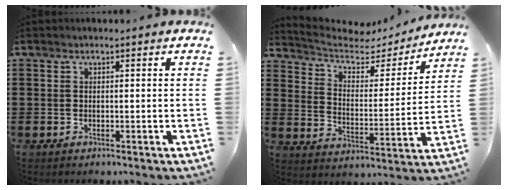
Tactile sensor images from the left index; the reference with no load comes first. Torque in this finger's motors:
{"motor_torque": [0.76, -1.38, 0.17, 0.04]}